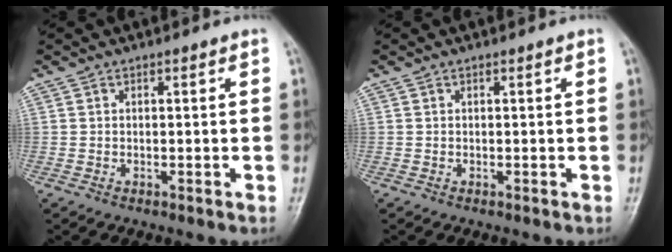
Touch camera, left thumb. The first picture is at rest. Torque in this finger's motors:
{"motor_torque": [-0.03, 0.04, -0.02, -0.01, 0.00]}